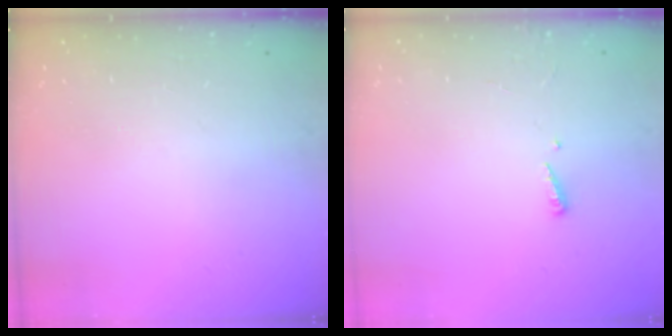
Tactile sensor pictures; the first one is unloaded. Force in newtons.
{"total": 2.4, "press": 2.4, "slide": 0.2}